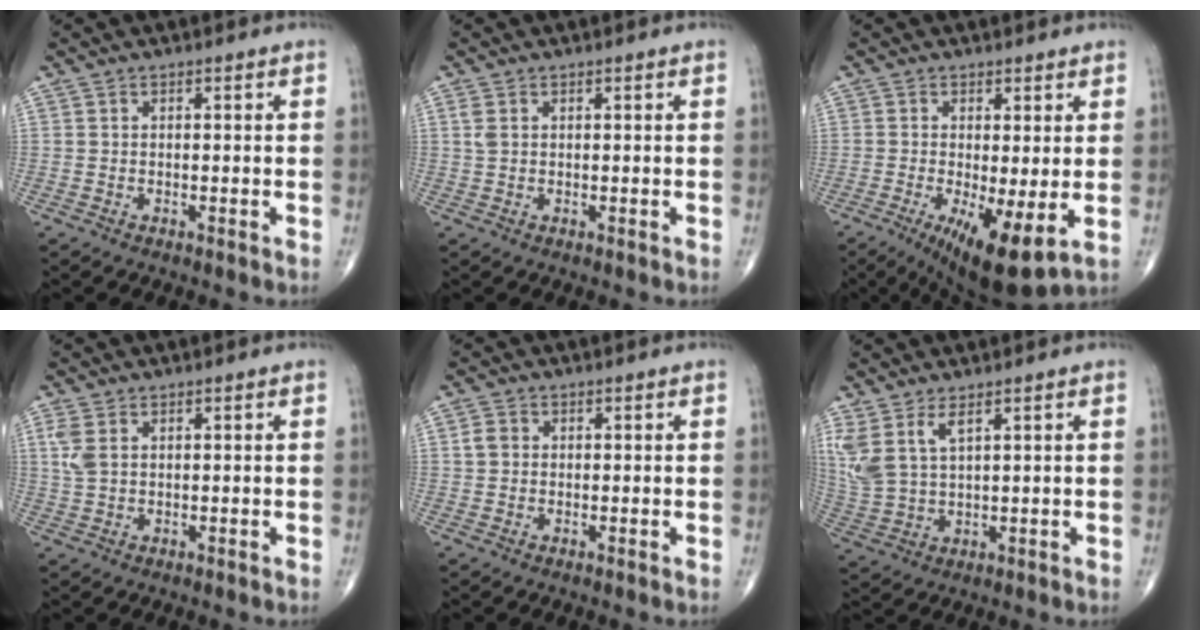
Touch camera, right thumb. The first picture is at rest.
{"total": 1.6, "force": [0.6, 1.0, 1.2], "torque": [-0.033, 0.008, 0.016]}
{"total": 10.6, "force": [-2.2, 2.8, 10.0], "torque": [-0.162, -0.024, -0.028]}
{"total": 3.7, "force": [1.3, 2.1, 2.7], "torque": [-0.072, 0.005, 0.031]}
{"total": 2.3, "force": [0.3, 2.0, 1.1], "torque": [-0.017, 0.008, 0.005]}
{"total": 8.4, "force": [4.4, 3.7, 6.2], "torque": [-0.147, -0.013, 0.101]}